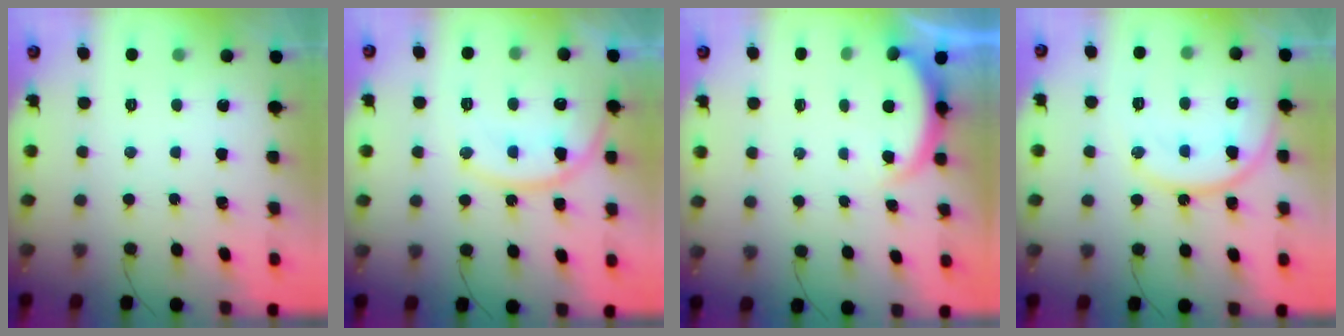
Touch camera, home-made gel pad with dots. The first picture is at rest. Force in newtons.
{"total": 13.6, "press": 13.5, "slide": 1.5}
{"total": 2.5, "press": 2.4, "slide": 0.6}
{"total": 14.0, "press": 14.0, "slide": 1.2}